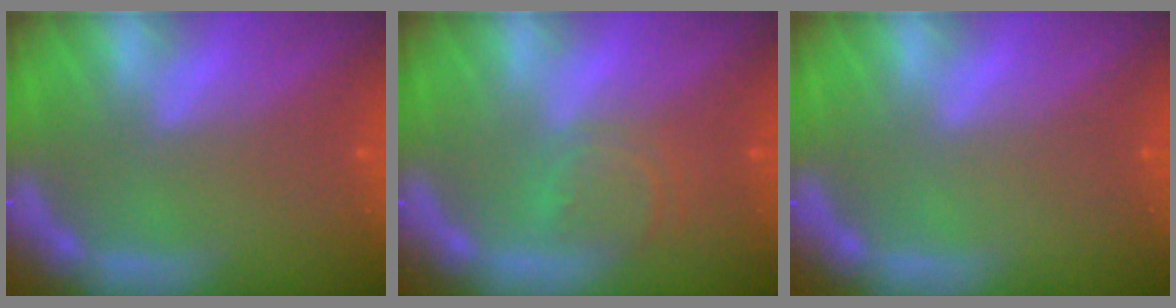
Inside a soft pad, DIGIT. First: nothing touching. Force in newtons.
{"total": 3.5}
{"total": 0.0}